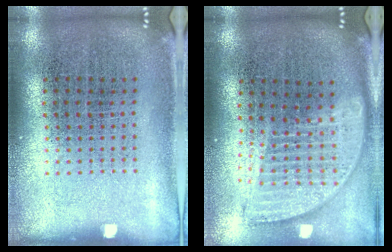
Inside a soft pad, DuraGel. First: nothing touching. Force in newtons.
{"total": 1.8, "press": 1.5, "slide": 1.0}